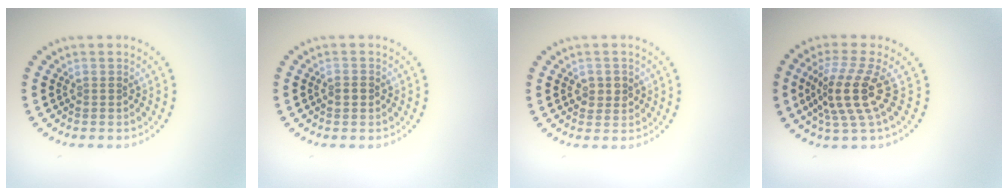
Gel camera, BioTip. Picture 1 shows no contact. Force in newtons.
{"total": 1.5, "press": 1.5, "slide": 0.1}
{"total": 1.8, "press": 1.8, "slide": 0.1}
{"total": 4.5, "press": 3.4, "slide": 2.9}